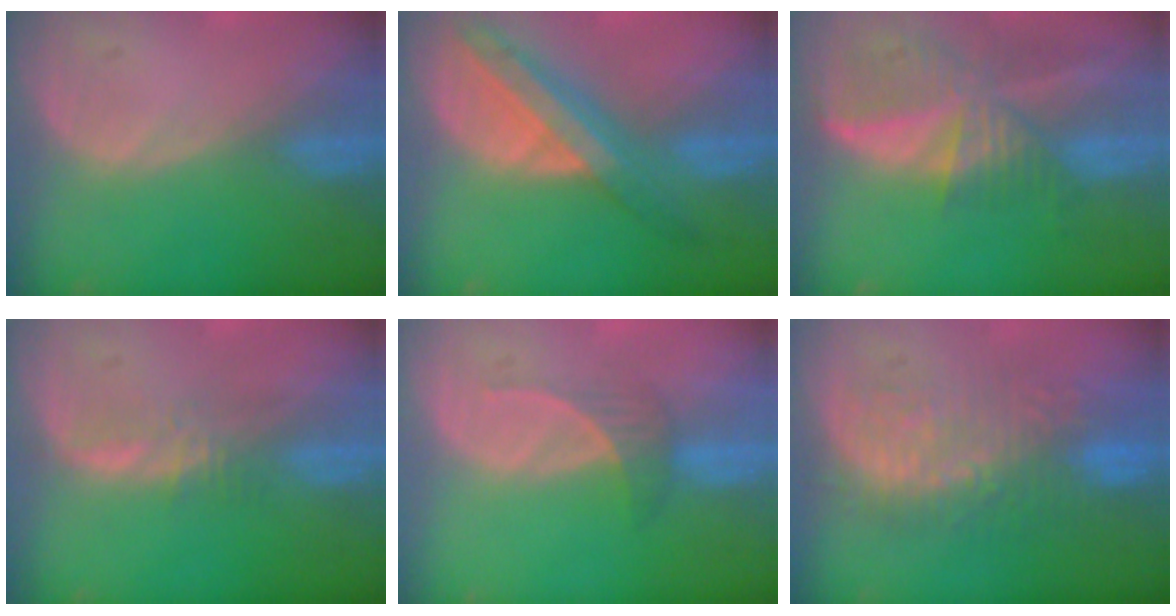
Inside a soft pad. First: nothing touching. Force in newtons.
{"total": 8.7, "press": 7.4, "slide": 4.5}
{"total": 9.3, "press": 8.1, "slide": 4.6}
{"total": 2.4, "press": 2.4, "slide": 0.2}
{"total": 2.8, "press": 2.7, "slide": 0.9}
{"total": 9.6, "press": 9.1, "slide": 3.0}